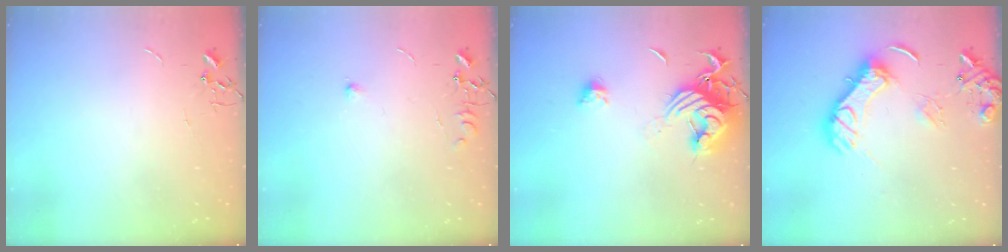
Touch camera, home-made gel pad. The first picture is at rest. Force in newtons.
{"total": 5.8, "press": 5.8, "slide": 0.7}
{"total": 14.9, "press": 14.8, "slide": 1.3}
{"total": 16.7, "press": 16.7, "slide": 1.5}